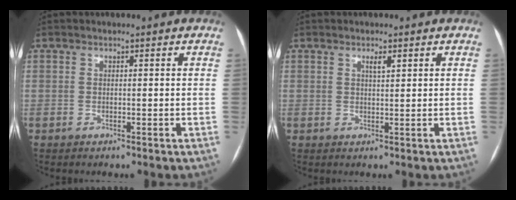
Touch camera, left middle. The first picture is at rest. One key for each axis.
{"total": 1.5, "fx": 0.9, "fy": 0.3, "fz": 1.2, "tx": -0.023, "ty": 0.001, "tz": 0.015}